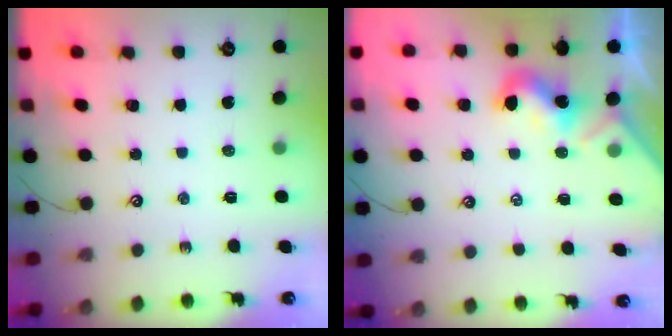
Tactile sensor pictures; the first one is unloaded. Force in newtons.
{"total": 1.8, "press": 1.8, "slide": 0.5}